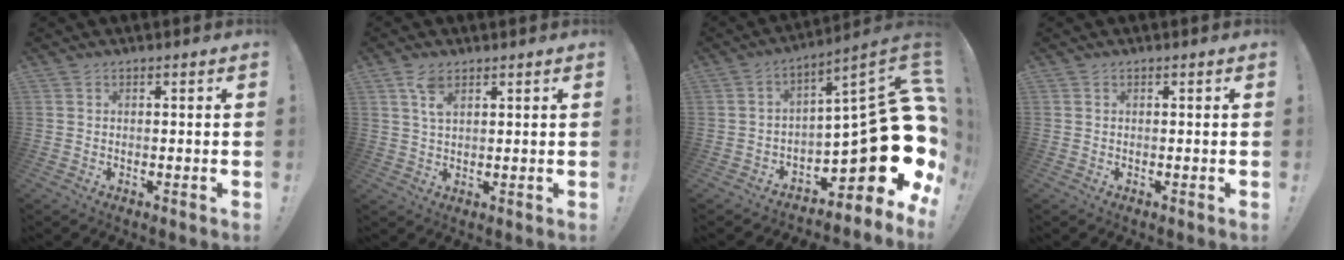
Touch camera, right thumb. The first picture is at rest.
{"total": 5.0, "force": [2.8, 2.3, 3.5], "torque": [-0.059, -0.011, 0.050]}
{"total": 21.2, "force": [-3.7, 7.4, 19.5], "torque": [-0.256, -0.009, -0.046]}
{"total": 0.0}